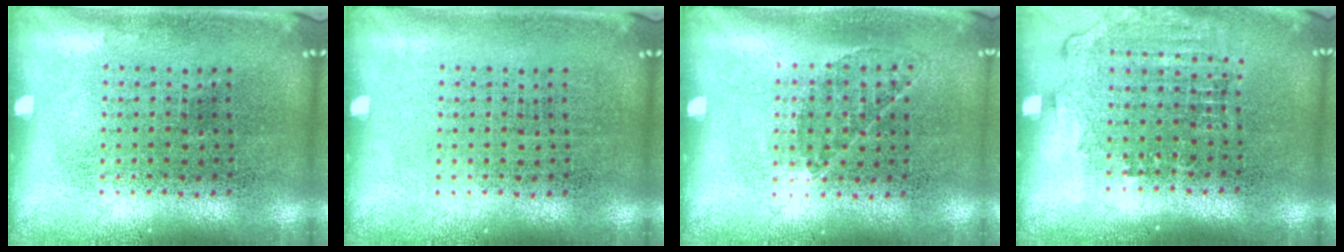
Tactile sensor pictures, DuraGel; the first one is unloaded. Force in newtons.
{"total": 0.0}
{"total": 0.9, "press": 0.6, "slide": 0.7}
{"total": 1.4, "press": 1.2, "slide": 0.6}